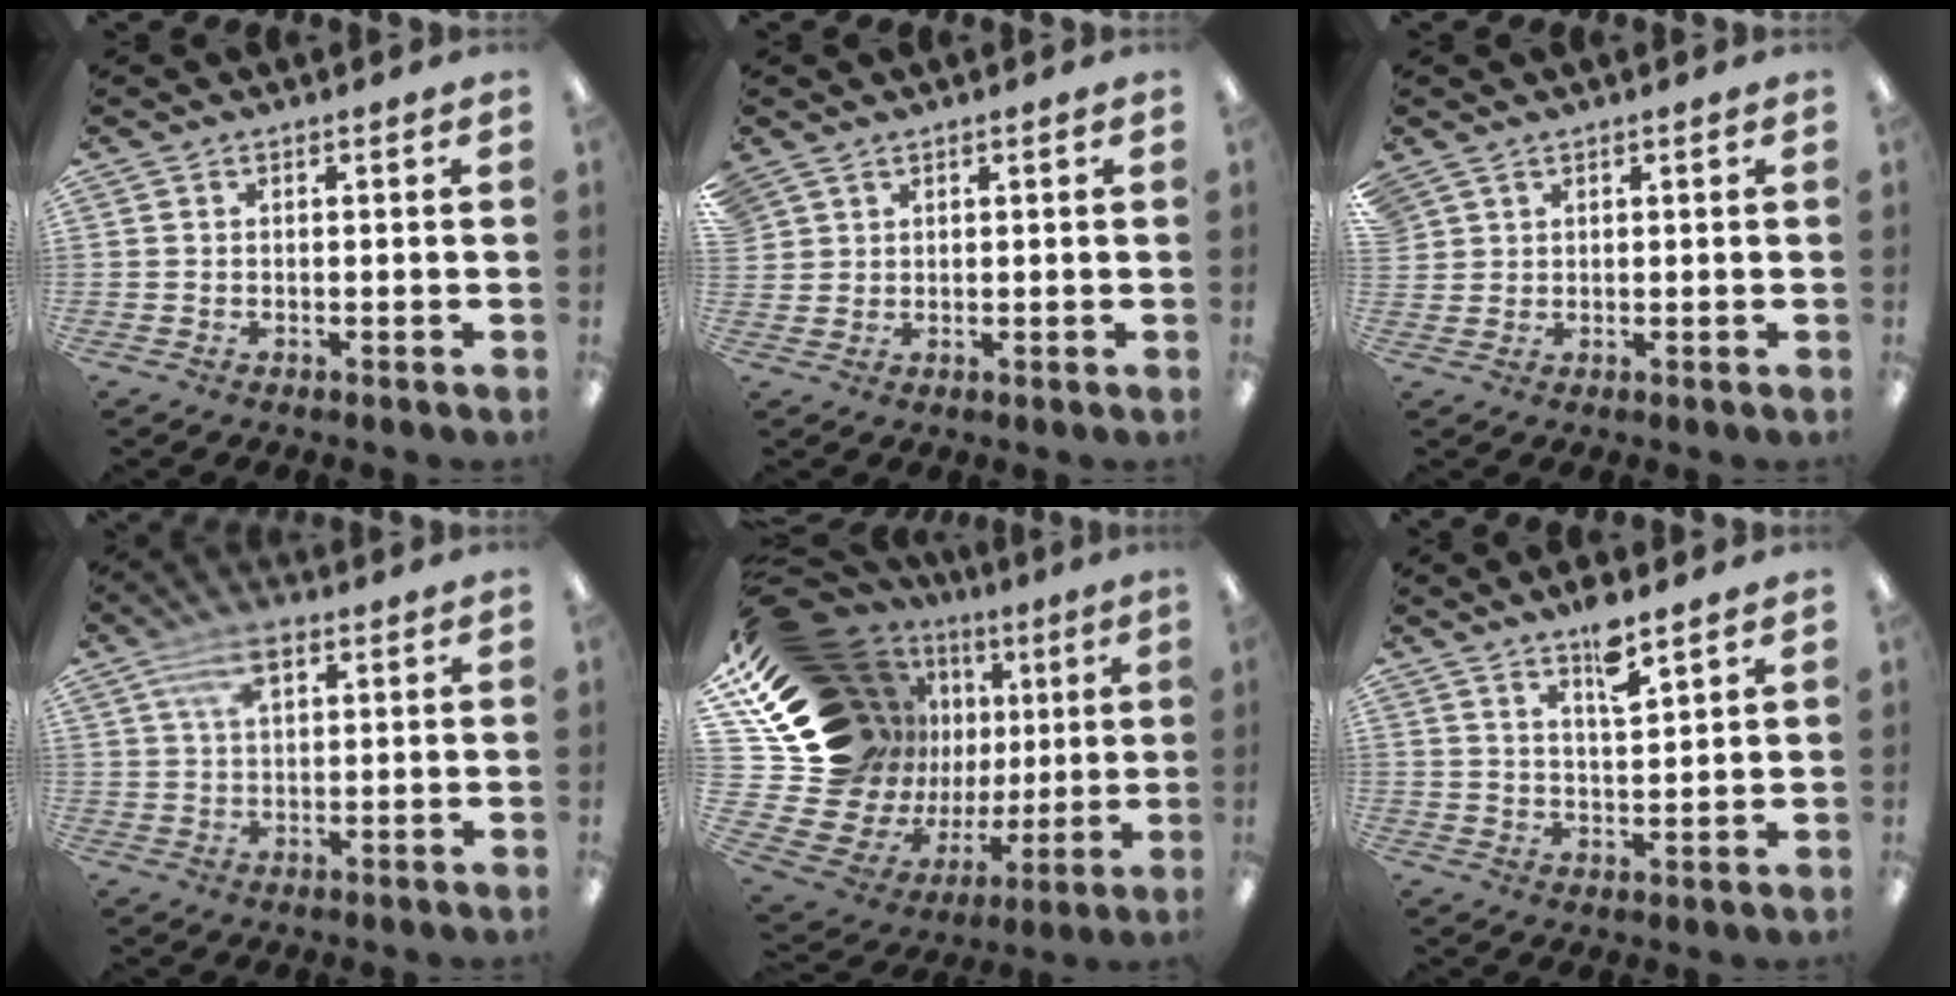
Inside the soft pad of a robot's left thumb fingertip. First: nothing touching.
{"total": 2.7, "force": [2.0, 1.9, -0.1], "torque": [-0.004, -0.001, 0.040]}
{"total": 2.5, "force": [1.8, 1.8, 0.1], "torque": [-0.007, 0.001, 0.036]}
{"total": 7.2, "force": [3.6, 3.8, 5.0], "torque": [-0.090, 0.000, 0.064]}
{"total": 22.8, "force": [9.1, 17.1, 12.1], "torque": [-0.227, -0.090, 0.229]}
{"total": 6.9, "force": [5.4, 1.5, 4.1], "torque": [-0.063, -0.036, 0.088]}